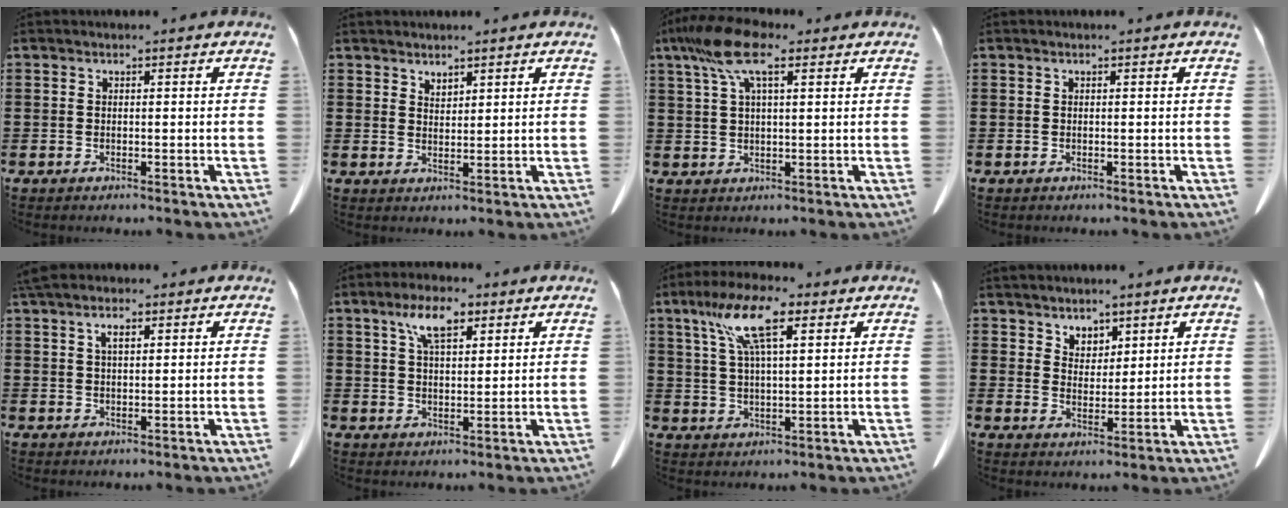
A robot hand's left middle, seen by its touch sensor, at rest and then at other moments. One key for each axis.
{"total": 2.0, "fx": 2.0, "fy": 0.3, "fz": 0.1, "tx": -0.006, "ty": -0.003, "tz": 0.039}
{"total": 9.5, "fx": 5.1, "fy": 2.8, "fz": 7.5, "tx": -0.162, "ty": 0.000, "tz": 0.090}
{"total": 0.0}
{"total": 3.0, "fx": 1.7, "fy": 1.0, "fz": 2.2, "tx": -0.040, "ty": -0.001, "tz": 0.029}
{"total": 7.0, "fx": 4.1, "fy": 2.8, "fz": 4.9, "tx": -0.101, "ty": 0.006, "tz": 0.071}
{"total": 10.7, "fx": 5.8, "fy": 3.1, "fz": 8.4, "tx": -0.183, "ty": 0.003, "tz": 0.101}
{"total": 3.8, "fx": 3.3, "fy": 1.9, "fz": 0.1, "tx": -0.006, "ty": -0.007, "tz": 0.062}